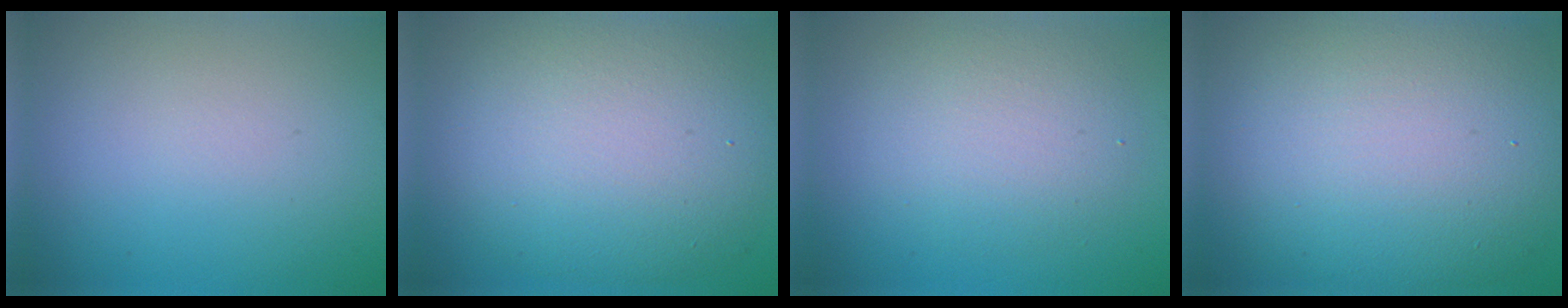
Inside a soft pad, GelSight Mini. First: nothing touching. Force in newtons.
{"total": 10.4, "press": 10.4, "slide": 0.5}
{"total": 3.9, "press": 3.9, "slide": 0.2}
{"total": 13.7, "press": 13.7, "slide": 0.8}